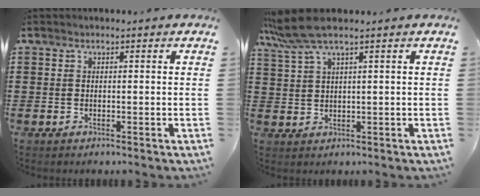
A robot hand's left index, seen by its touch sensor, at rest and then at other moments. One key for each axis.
{"total": 4.8, "fx": 3.1, "fy": 0.1, "fz": 3.7, "tx": -0.095, "ty": -0.005, "tz": 0.051}